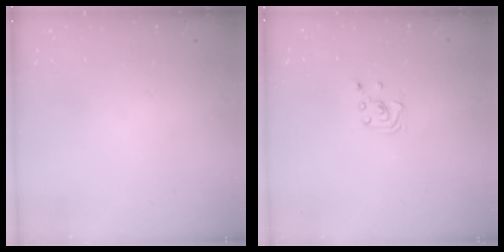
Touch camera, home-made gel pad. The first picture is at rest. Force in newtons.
{"total": 2.1, "press": 2.1, "slide": 0.2}